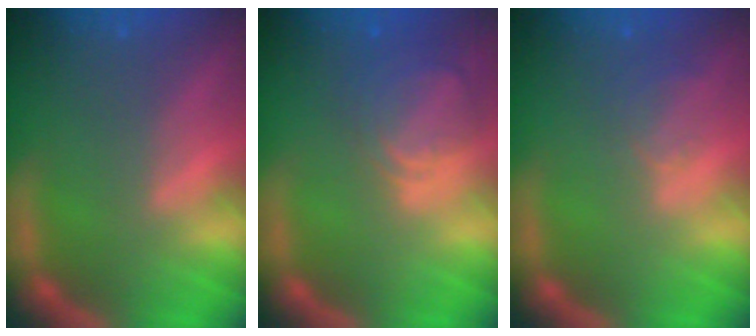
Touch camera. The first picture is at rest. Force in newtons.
{"total": 5.0}
{"total": 2.0}